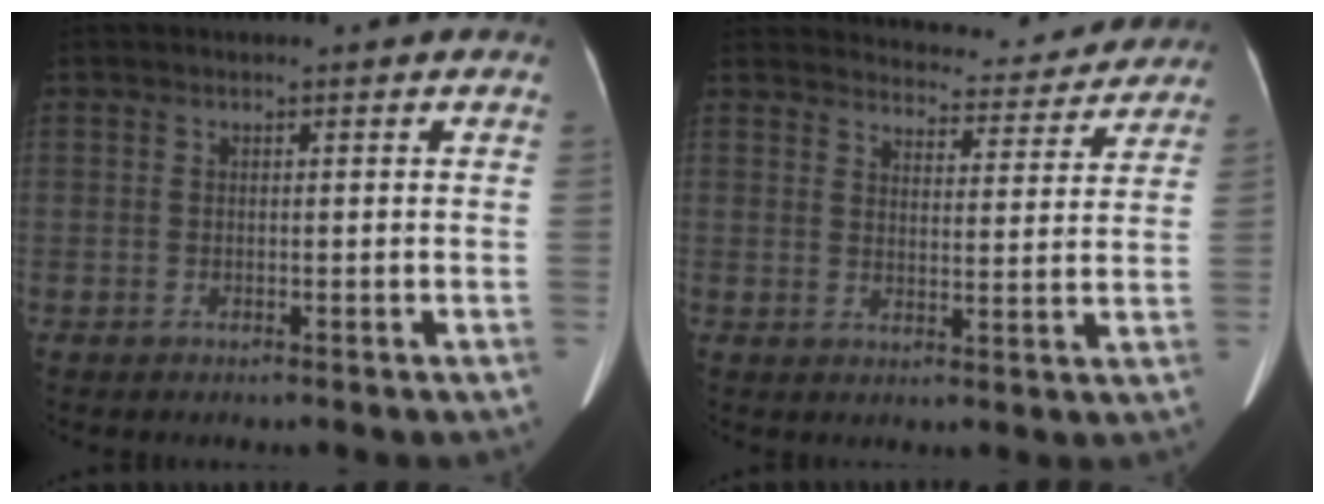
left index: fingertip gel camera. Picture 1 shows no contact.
{"total": 10.1, "force": [9.8, 2.1, 0.6], "torque": [0.012, -0.002, 0.108]}